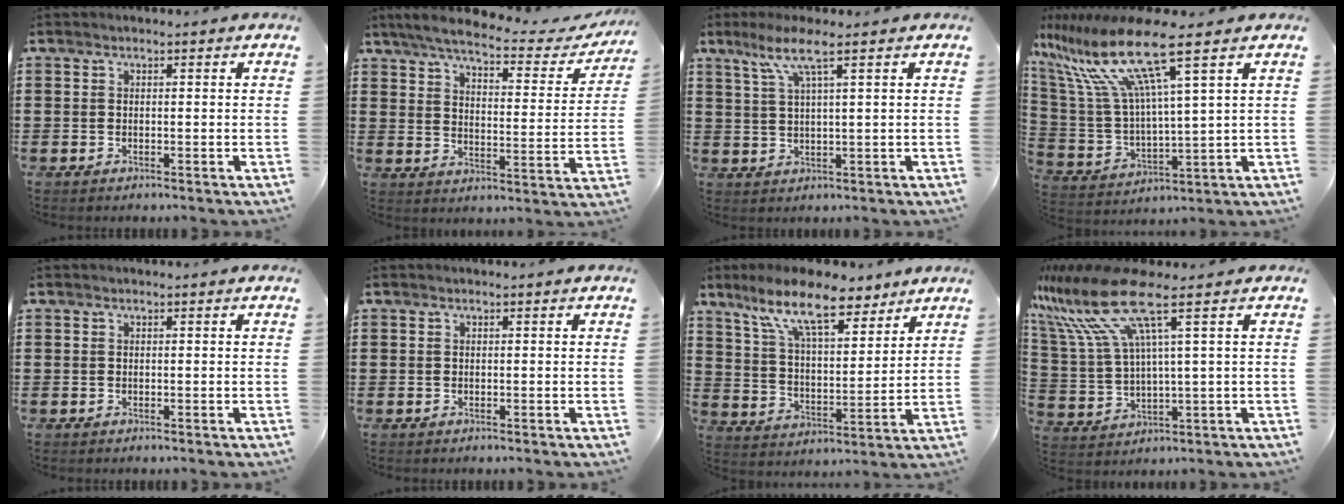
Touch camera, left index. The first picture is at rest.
{"total": 5.5, "force": [4.7, 0.5, 2.8], "torque": [-0.079, -0.025, 0.074]}
{"total": 5.7, "force": [2.9, 0.2, 4.8], "torque": [-0.102, 0.004, 0.050]}
{"total": 14.8, "force": [8.9, 1.8, 11.7], "torque": [-0.278, -0.049, 0.136]}
{"total": 0.0}
{"total": 0.0}
{"total": 12.7, "force": [9.5, 3.7, 7.5], "torque": [-0.155, -0.030, 0.168]}
{"total": 12.6, "force": [6.7, 2.1, 10.5], "torque": [-0.258, -0.032, 0.103]}